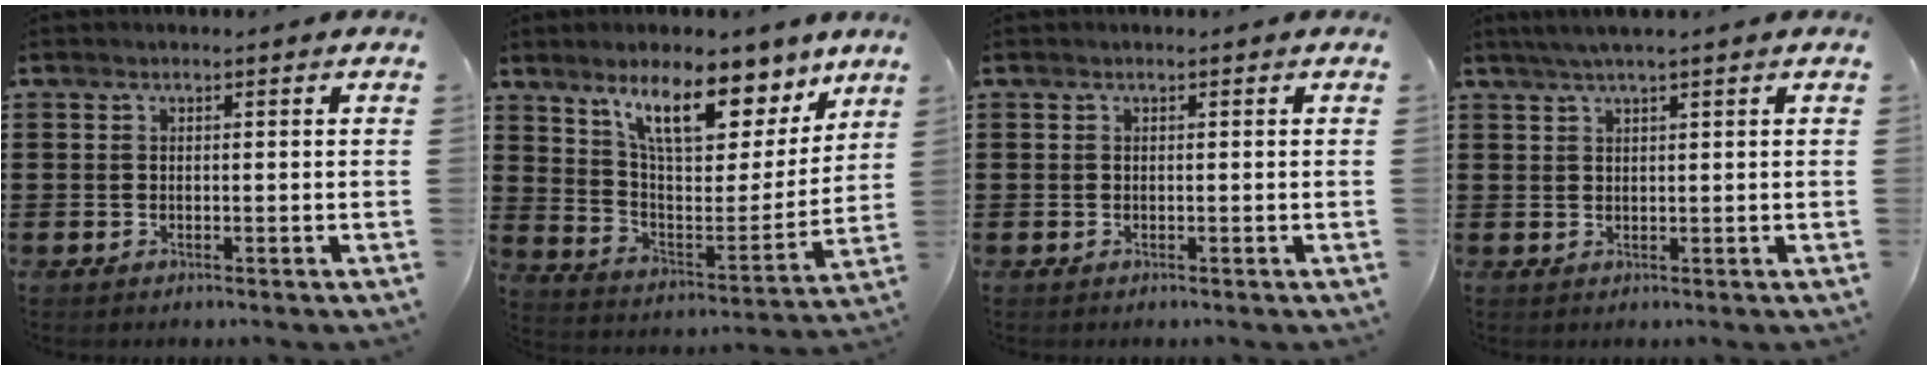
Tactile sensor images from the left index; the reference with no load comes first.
{"total": 13.2, "force": [9.8, 4.1, 7.8], "torque": [-0.154, -0.047, 0.171]}
{"total": 0.0}
{"total": 2.2, "force": [1.6, -0.2, 1.5], "torque": [-0.029, 0.002, 0.029]}